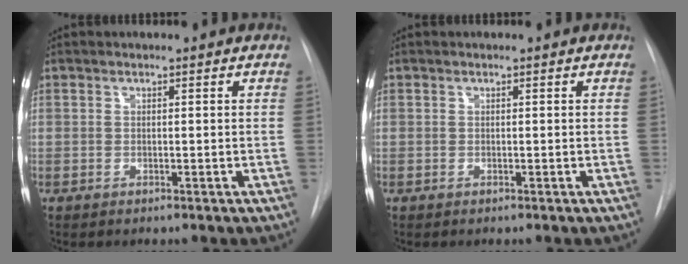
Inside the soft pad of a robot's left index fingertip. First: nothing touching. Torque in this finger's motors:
{"motor_torque": [-0.02, -0.01, 0.00, -0.13]}